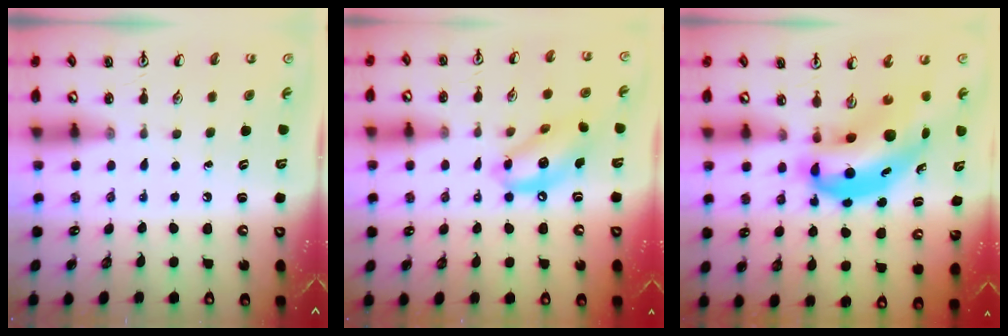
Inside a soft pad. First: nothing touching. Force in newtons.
{"total": 13.1, "press": 12.7, "slide": 3.3}
{"total": 11.2, "press": 10.8, "slide": 3.1}